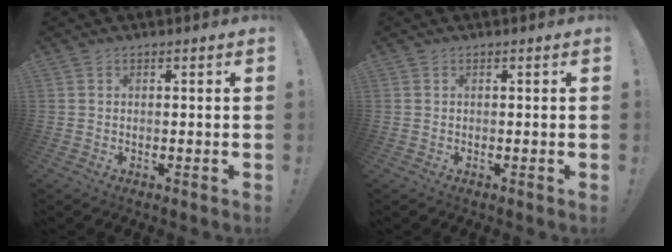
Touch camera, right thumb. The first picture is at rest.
{"total": 0.0}